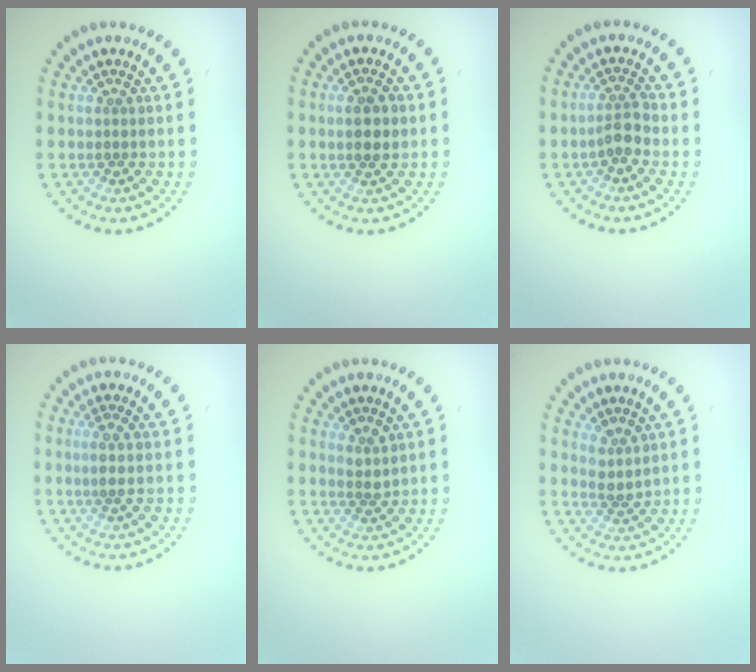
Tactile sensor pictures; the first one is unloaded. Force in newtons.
{"total": 2.5, "press": 2.5, "slide": 0.6}
{"total": 2.2, "press": 1.9, "slide": 1.0}
{"total": 1.2, "press": 0.8, "slide": 0.9}
{"total": 1.4, "press": 1.2, "slide": 0.7}
{"total": 1.9, "press": 1.5, "slide": 1.1}